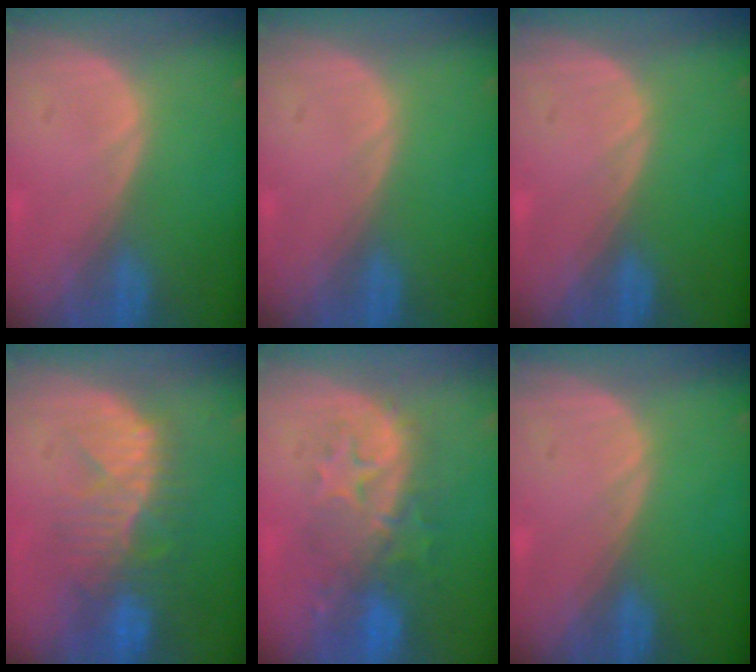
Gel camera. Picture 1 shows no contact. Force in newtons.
{"total": 0.0}
{"total": 0.0}
{"total": 10.1, "press": 8.8, "slide": 4.8}
{"total": 9.4, "press": 8.7, "slide": 3.7}
{"total": 0.0}